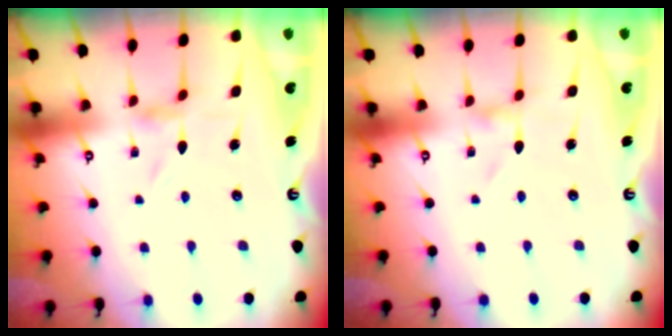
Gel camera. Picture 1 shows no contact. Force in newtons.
{"total": 0.0}